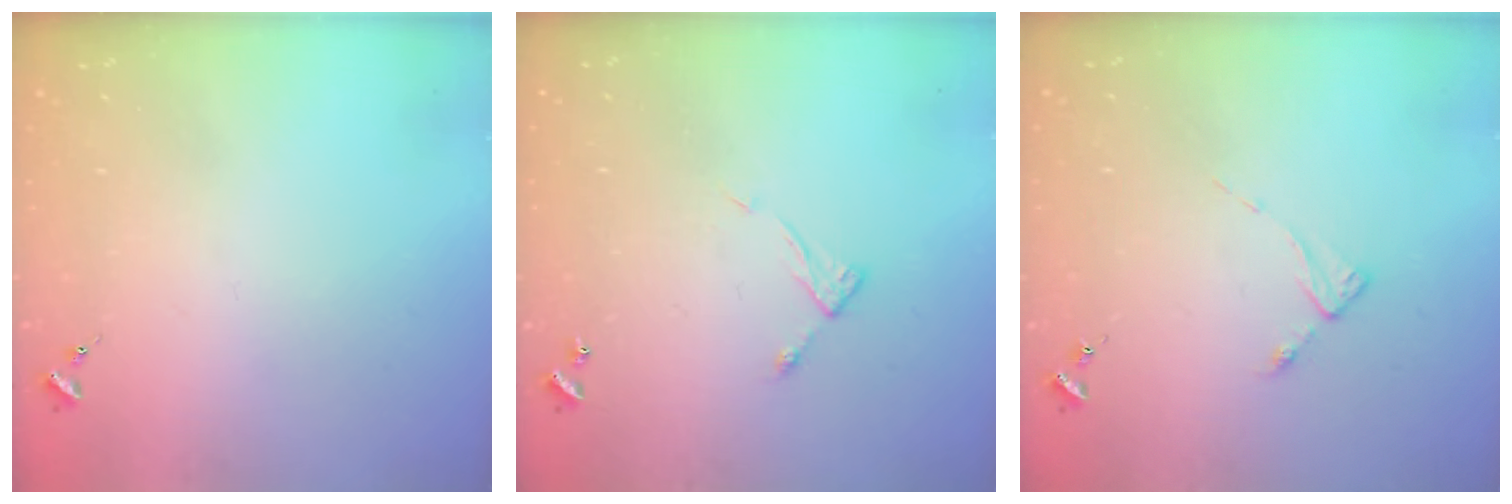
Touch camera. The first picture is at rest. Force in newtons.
{"total": 5.4, "press": 5.4, "slide": 0.4}
{"total": 2.7, "press": 2.7, "slide": 0.4}